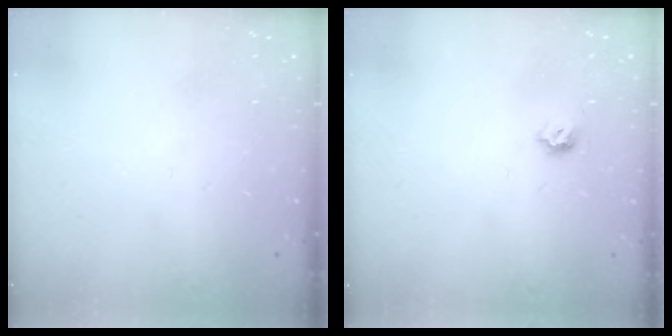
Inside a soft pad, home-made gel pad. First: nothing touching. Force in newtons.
{"total": 4.0, "press": 3.9, "slide": 0.8}